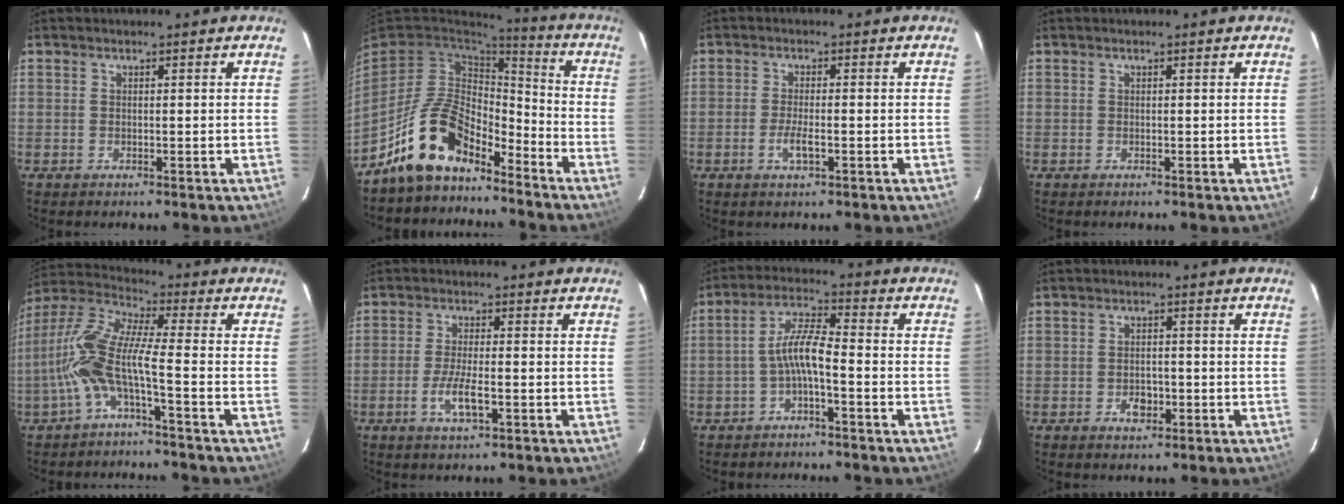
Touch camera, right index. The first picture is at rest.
{"total": 13.8, "force": [-10.2, 6.1, 7.0], "torque": [-0.154, 0.015, -0.185]}
{"total": 3.1, "force": [-1.3, 0.6, 2.8], "torque": [-0.059, -0.005, -0.025]}
{"total": 0.0}
{"total": 11.0, "force": [-3.6, 1.2, 10.4], "torque": [-0.227, 0.011, -0.078]}
{"total": 5.3, "force": [-2.1, 1.1, 4.7], "torque": [-0.097, -0.008, -0.041]}
{"total": 5.8, "force": [-2.4, 1.0, 5.1], "torque": [-0.113, 0.018, -0.044]}
{"total": 3.3, "force": [-1.4, 2.3, 2.0], "torque": [-0.038, 0.003, -0.020]}